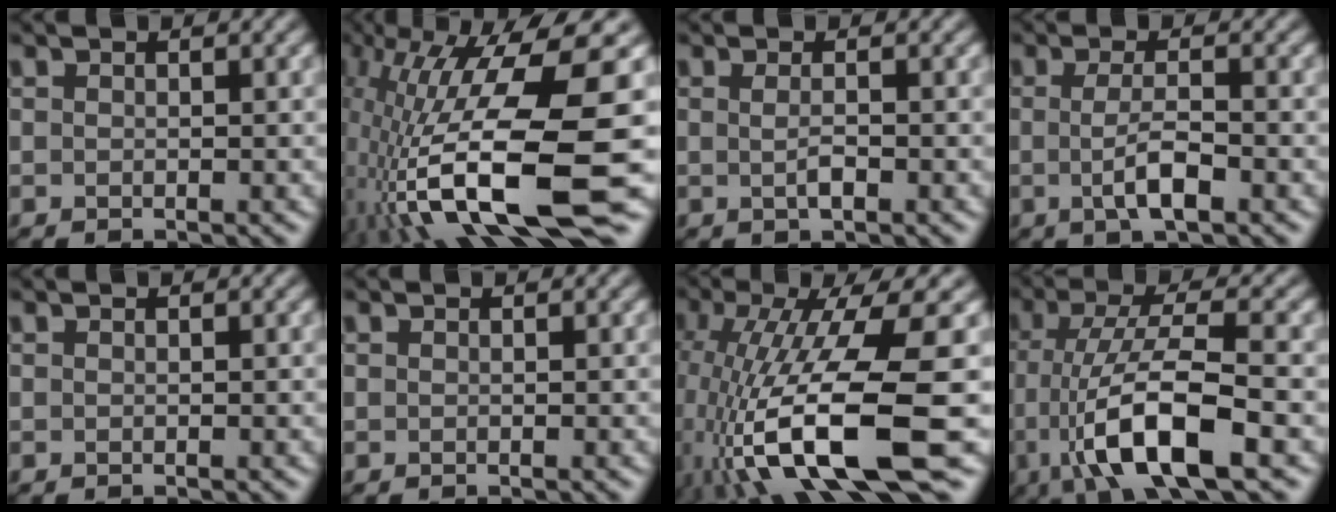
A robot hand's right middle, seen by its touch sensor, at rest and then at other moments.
{"total": 14.9, "force": [-1.6, 4.2, 14.2], "torque": [-0.275, -0.002, -0.015]}
{"total": 1.3, "force": [-0.1, 0.3, 1.3], "torque": [-0.025, -0.002, -0.003]}
{"total": 3.2, "force": [-0.7, 0.7, 3.1], "torque": [-0.061, -0.004, -0.012]}
{"total": 0.0}
{"total": 0.0}
{"total": 13.7, "force": [-3.8, 3.7, 12.6], "torque": [-0.247, -0.016, -0.056]}
{"total": 9.8, "force": [-3.1, 2.5, 8.9], "torque": [-0.156, 0.006, -0.061]}